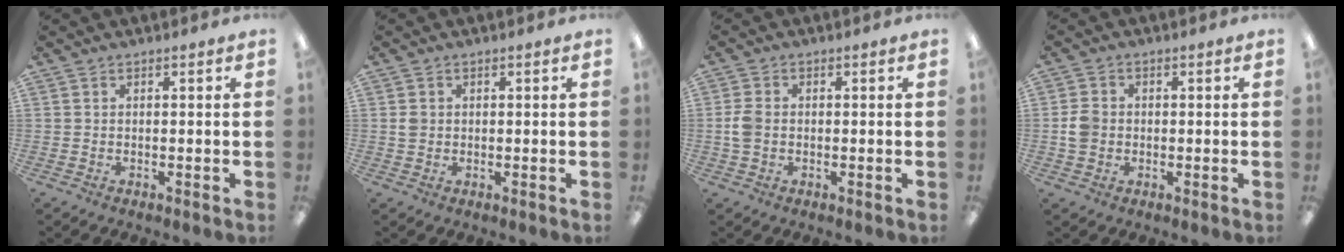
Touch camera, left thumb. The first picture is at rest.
{"total": 1.7, "force": [0.2, 1.6, 0.6], "torque": [-0.003, 0.002, 0.002]}
{"total": 3.9, "force": [-0.3, 2.8, 2.7], "torque": [-0.063, 0.002, -0.008]}
{"total": 3.8, "force": [-0.4, 3.4, 1.8], "torque": [-0.023, 0.005, -0.008]}